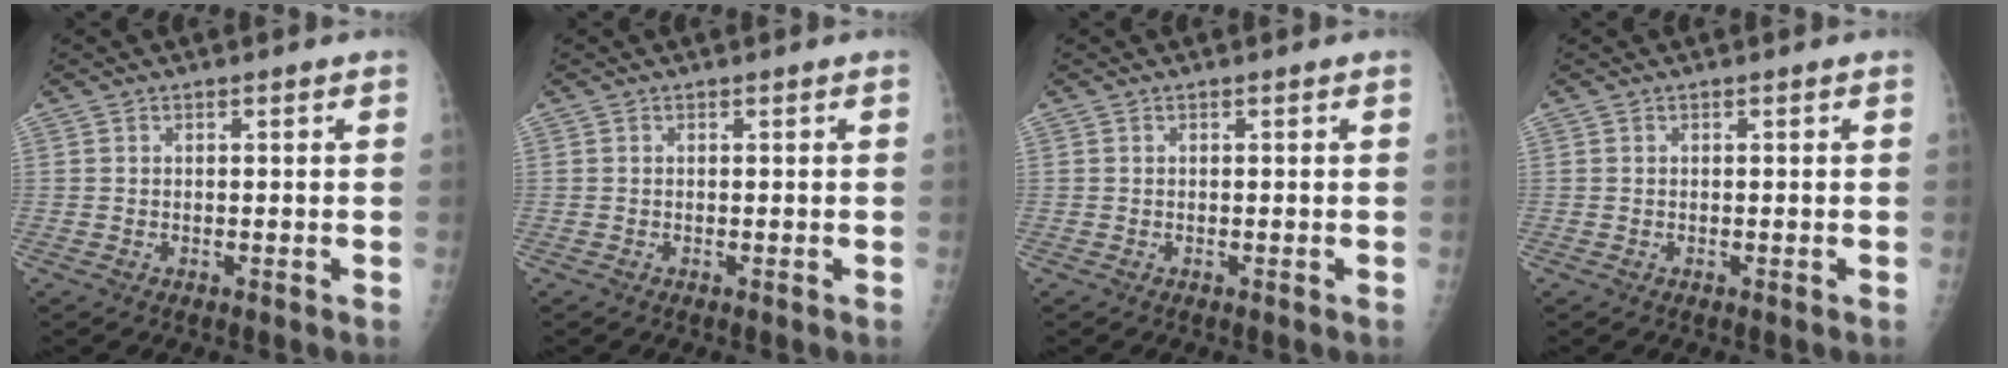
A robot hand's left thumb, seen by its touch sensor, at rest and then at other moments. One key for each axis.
{"total": 0.0}
{"total": 0.0}
{"total": 0.0}